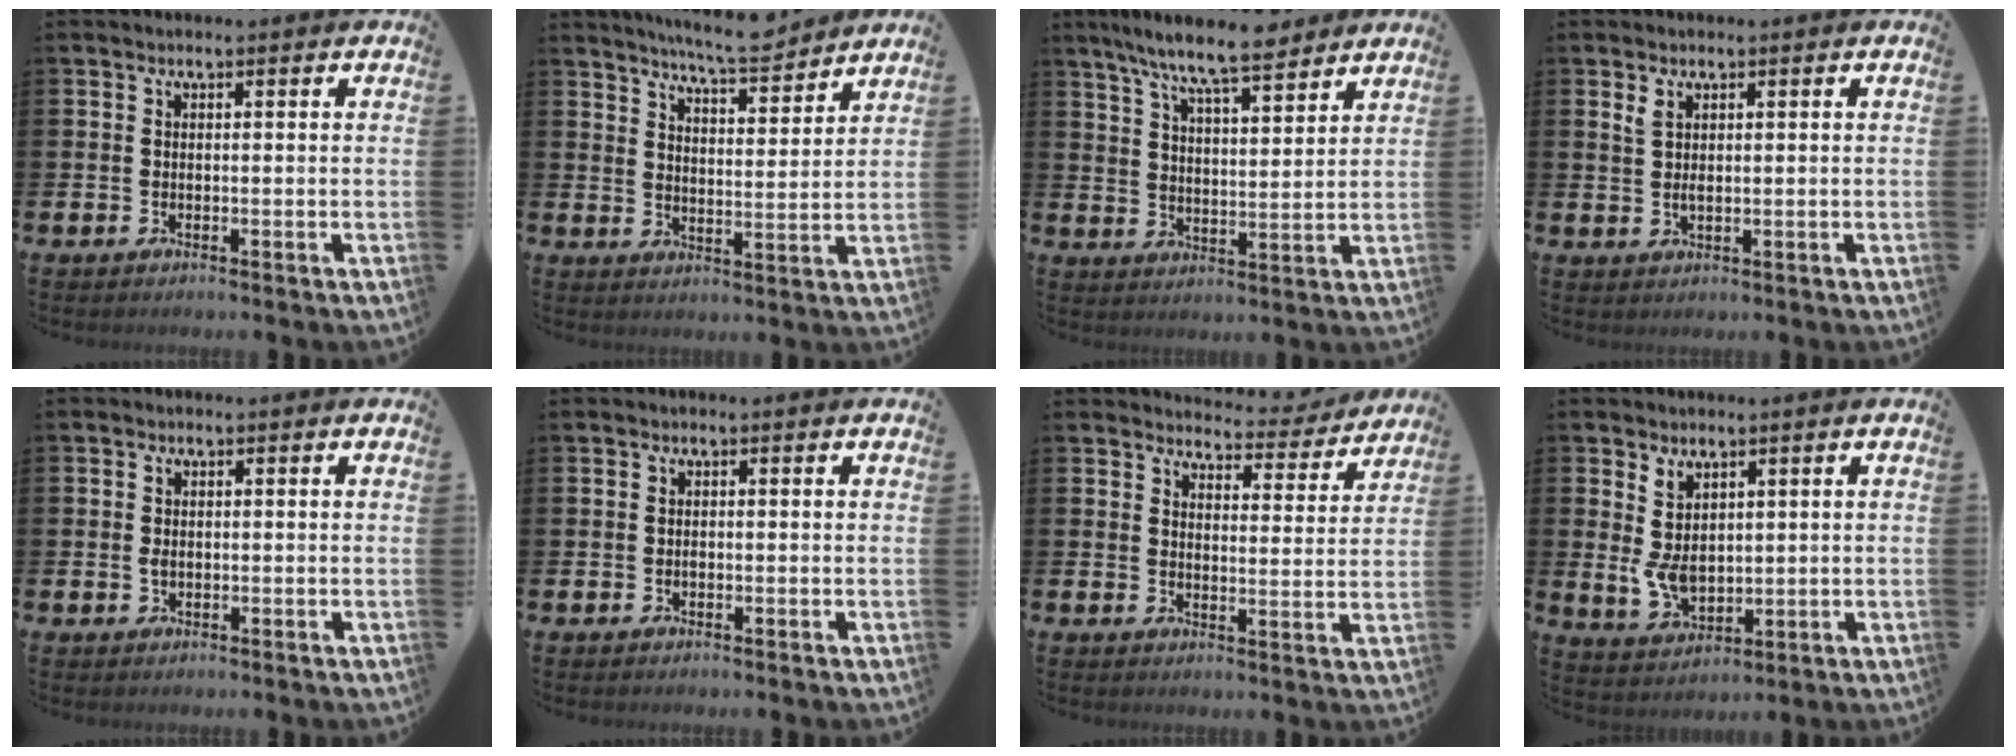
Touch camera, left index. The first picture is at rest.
{"total": 6.9, "force": [6.7, 0.2, 1.6], "torque": [-0.040, -0.040, 0.119]}
{"total": 8.9, "force": [8.1, 1.0, 3.7], "torque": [-0.093, -0.038, 0.145]}
{"total": 1.7, "force": [1.3, 0.8, 0.9], "torque": [-0.008, -0.002, 0.020]}
{"total": 1.4, "force": [0.1, 1.2, 0.8], "torque": [-0.014, 0.007, -0.001]}
{"total": 0.5, "force": [-0.1, 0.4, 0.3], "torque": [-0.004, 0.000, -0.004]}
{"total": 4.2, "force": [4.1, 1.0, 0.2], "torque": [-0.010, -0.033, 0.067]}
{"total": 4.9, "force": [1.6, 3.4, 3.1], "torque": [-0.061, 0.005, 0.031]}